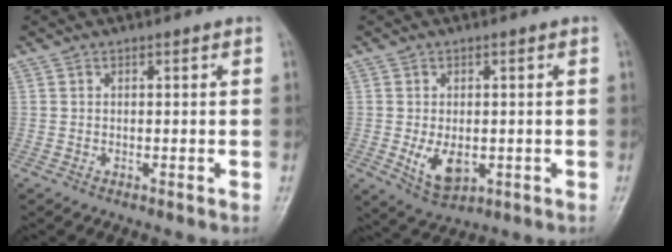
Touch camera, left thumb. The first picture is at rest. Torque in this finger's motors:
{"motor_torque": [0.91, 0.99, 0.77, 0.03, 0.07]}